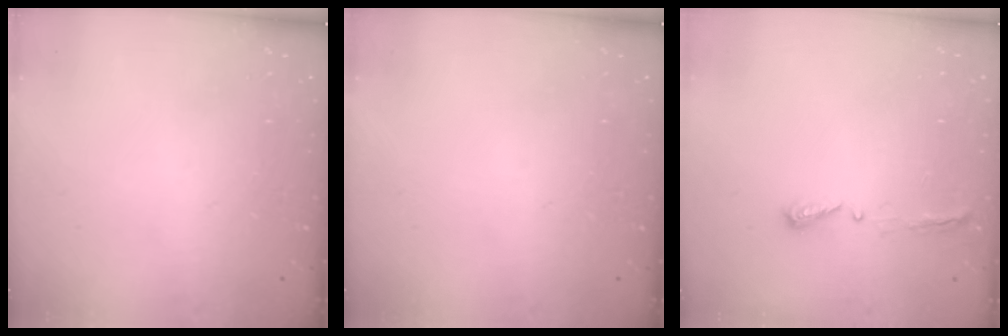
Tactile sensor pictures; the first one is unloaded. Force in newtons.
{"total": 0.0}
{"total": 4.4, "press": 4.3, "slide": 0.6}